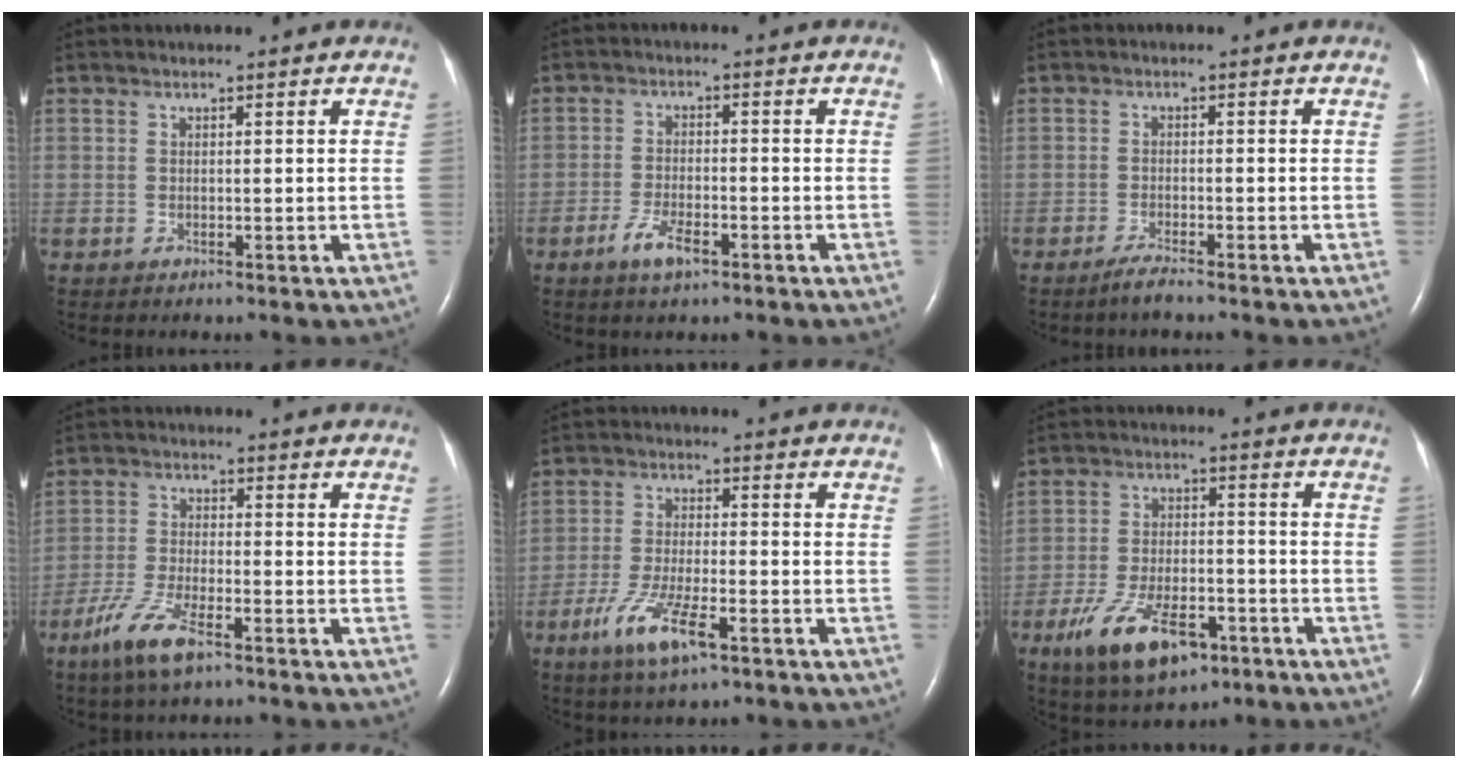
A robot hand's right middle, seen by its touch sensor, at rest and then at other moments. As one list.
[{"total": 4.5, "force": [-2.7, 1.2, 3.4], "torque": [-0.072, -0.002, -0.047]}, {"total": 2.0, "force": [-1.8, -0.1, 1.0], "torque": [-0.033, -0.006, -0.034]}, {"total": 7.7, "force": [-4.9, 1.5, 5.7], "torque": [-0.128, -0.013, -0.094]}, {"total": 7.2, "force": [-4.1, 1.1, 5.8], "torque": [-0.123, -0.011, -0.073]}, {"total": 12.2, "force": [-6.8, 5.1, 8.8], "torque": [-0.170, -0.004, -0.110]}]